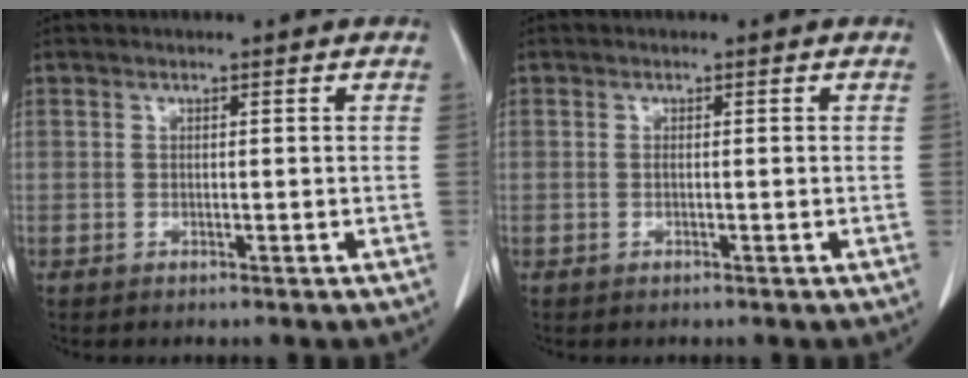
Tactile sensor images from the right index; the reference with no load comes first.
{"total": 0.6, "force": [0.0, 0.1, 0.6], "torque": [-0.013, -0.001, 0.002]}